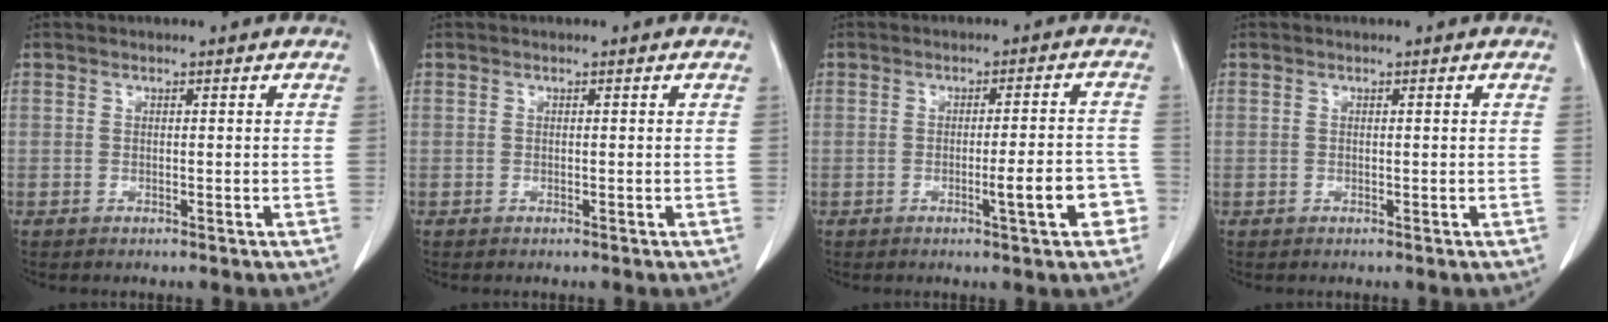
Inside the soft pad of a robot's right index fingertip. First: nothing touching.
{"total": 0.0}
{"total": 6.0, "force": [-2.5, 0.8, 5.4], "torque": [-0.070, 0.011, -0.029]}
{"total": 0.0}